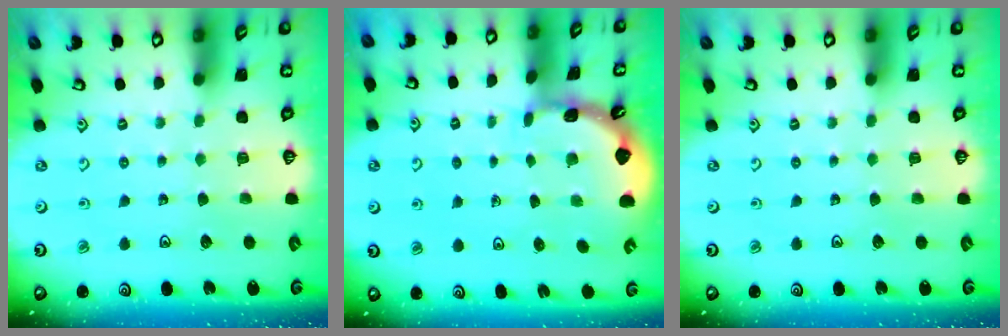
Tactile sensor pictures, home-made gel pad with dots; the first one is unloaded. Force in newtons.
{"total": 1.7, "press": 1.7, "slide": 0.1}
{"total": 0.0}